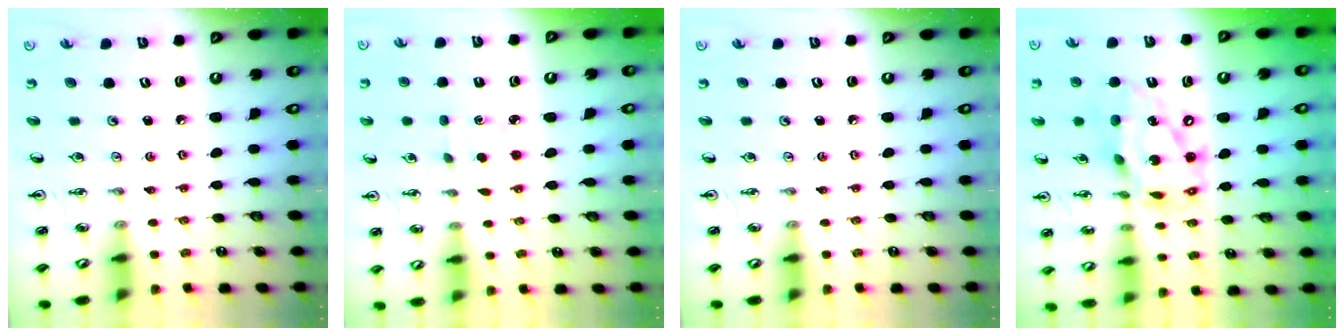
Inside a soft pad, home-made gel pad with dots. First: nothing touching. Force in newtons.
{"total": 1.7, "press": 1.6, "slide": 0.6}
{"total": 0.0}
{"total": 18.4, "press": 18.3, "slide": 1.6}